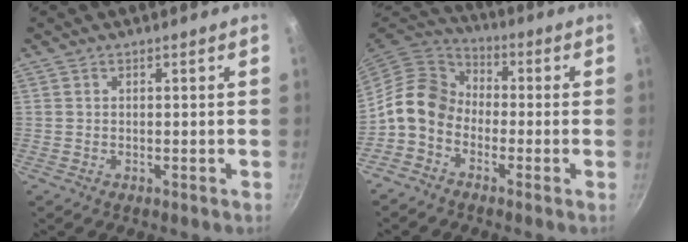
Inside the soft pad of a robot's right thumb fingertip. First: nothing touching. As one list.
[{"total": 9.5, "force": [-2.7, 7.4, 5.3], "torque": [-0.066, 0.041, -0.079]}]